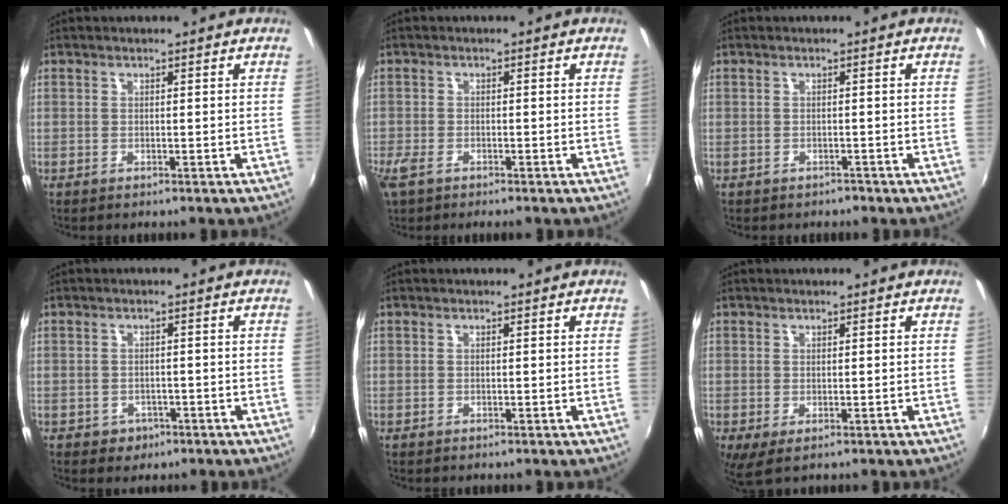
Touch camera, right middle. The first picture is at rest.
{"total": 3.3, "force": [-2.2, 1.4, 2.1], "torque": [-0.053, -0.009, -0.043]}
{"total": 0.9, "force": [-0.8, 0.5, 0.0], "torque": [-0.003, 0.001, -0.010]}
{"total": 3.0, "force": [-1.4, 2.5, 0.8], "torque": [-0.022, 0.000, -0.017]}
{"total": 0.0}
{"total": 2.4, "force": [0.0, 0.3, 2.4], "torque": [-0.041, -0.008, 0.002]}